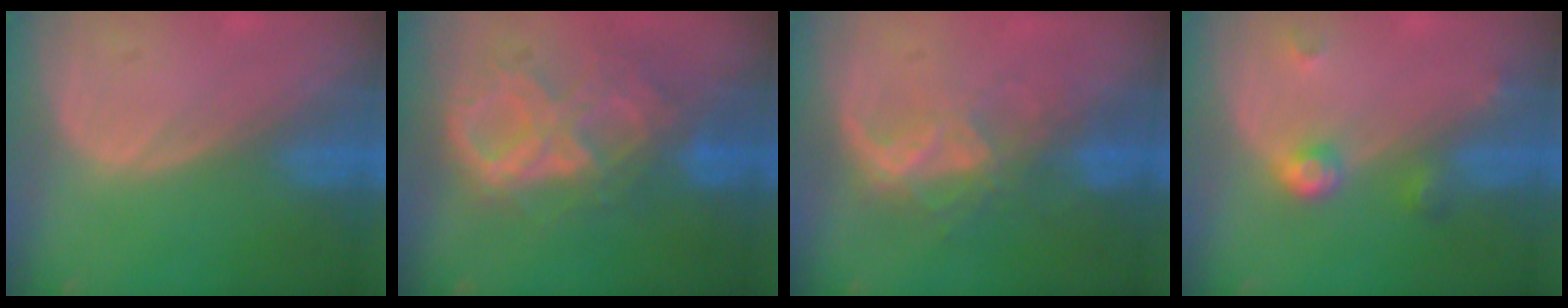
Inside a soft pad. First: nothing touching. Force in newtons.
{"total": 10.2, "press": 8.7, "slide": 5.3}
{"total": 6.6, "press": 5.9, "slide": 2.8}
{"total": 3.9, "press": 3.6, "slide": 1.5}